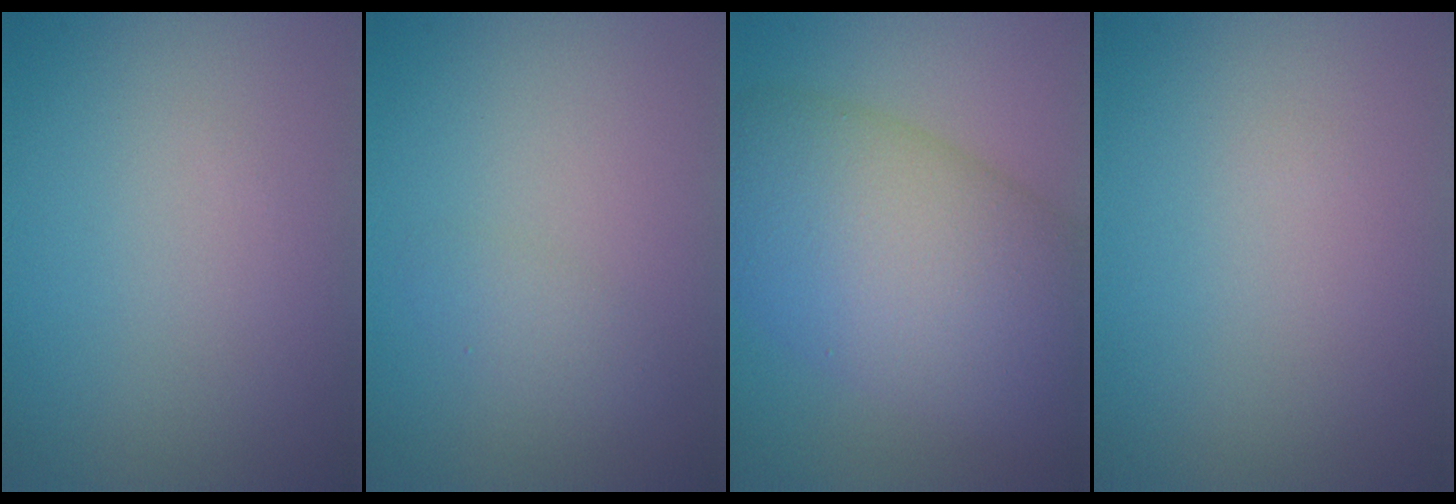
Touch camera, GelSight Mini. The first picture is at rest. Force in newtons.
{"total": 1.2, "press": 1.2, "slide": 0.0}
{"total": 12.0, "press": 12.0, "slide": 0.5}
{"total": 0.0}